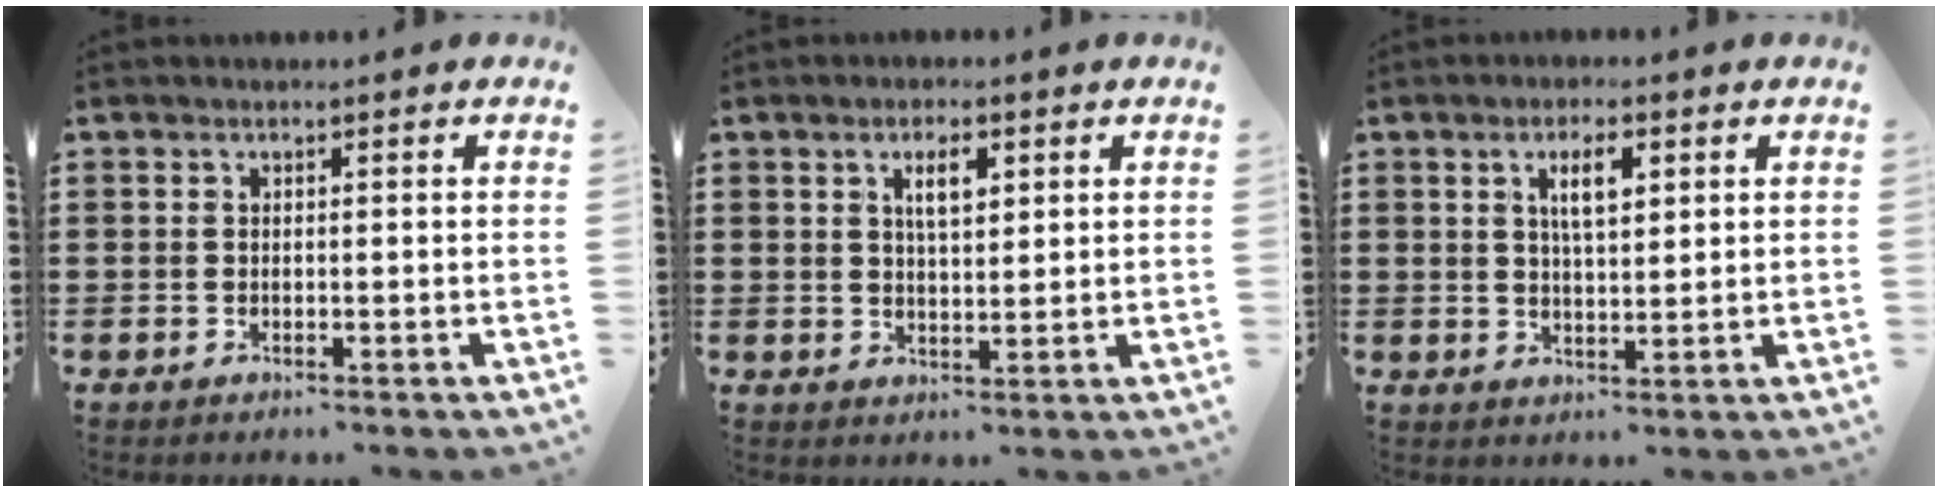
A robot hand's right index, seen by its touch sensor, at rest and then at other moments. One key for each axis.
{"total": 3.7, "fx": 1.5, "fy": 1.3, "fz": 3.1, "tx": -0.060, "ty": 0.002, "tz": 0.023}
{"total": 4.6, "fx": 1.7, "fy": 1.5, "fz": 4.0, "tx": -0.077, "ty": 0.004, "tz": 0.026}